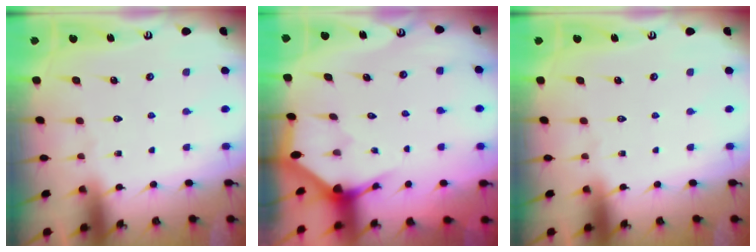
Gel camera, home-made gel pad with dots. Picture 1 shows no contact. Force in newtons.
{"total": 2.9, "press": 2.9, "slide": 0.1}
{"total": 0.0}